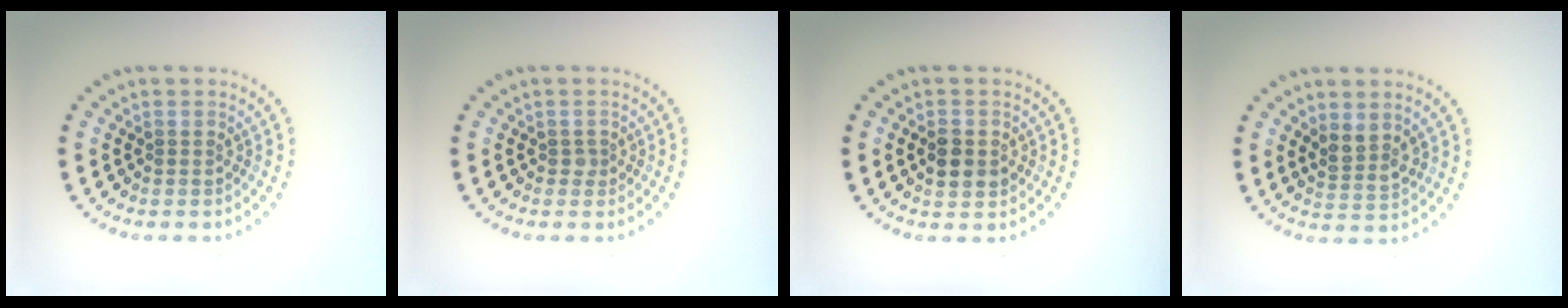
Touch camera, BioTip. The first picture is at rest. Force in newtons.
{"total": 0.6, "press": 0.5, "slide": 0.3}
{"total": 2.4, "press": 2.4, "slide": 0.3}
{"total": 2.1, "press": 1.8, "slide": 1.2}